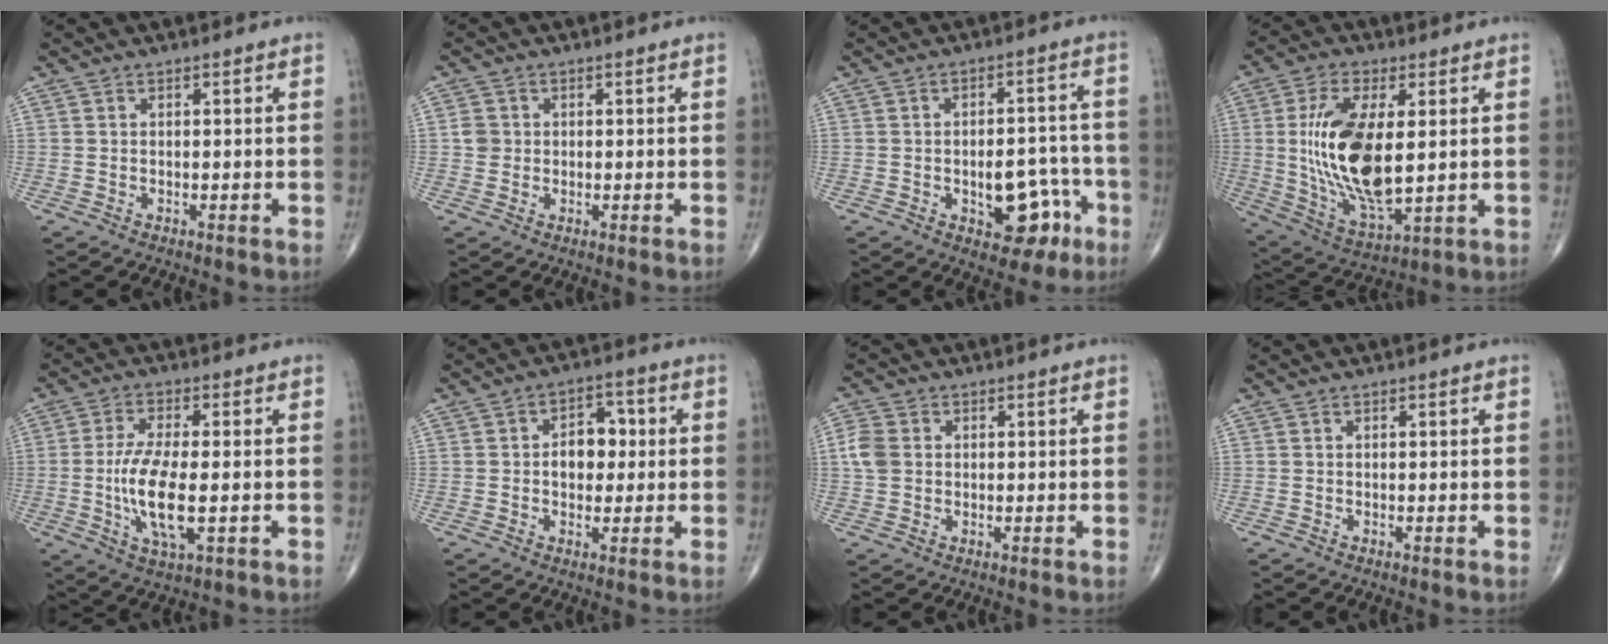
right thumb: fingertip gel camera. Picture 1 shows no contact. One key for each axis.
{"total": 2.4, "fx": 0.2, "fy": 2.3, "fz": 0.8, "tx": 0.000, "ty": 0.004, "tz": 0.004}
{"total": 10.4, "fx": -3.9, "fy": 5.9, "fz": 7.6, "tx": -0.067, "ty": 0.038, "tz": -0.043}
{"total": 18.2, "fx": 1.7, "fy": 8.0, "fz": 16.2, "tx": -0.314, "ty": -0.019, "tz": 0.043}
{"total": 10.6, "fx": -1.5, "fy": 3.5, "fz": 9.9, "tx": -0.202, "ty": -0.007, "tz": -0.027}
{"total": 6.8, "fx": 0.3, "fy": 4.8, "fz": 4.8, "tx": -0.039, "ty": 0.014, "tz": 0.000}
{"total": 4.6, "fx": 0.5, "fy": 3.7, "fz": 2.6, "tx": -0.059, "ty": 0.006, "tz": 0.005}
{"total": 0.0}